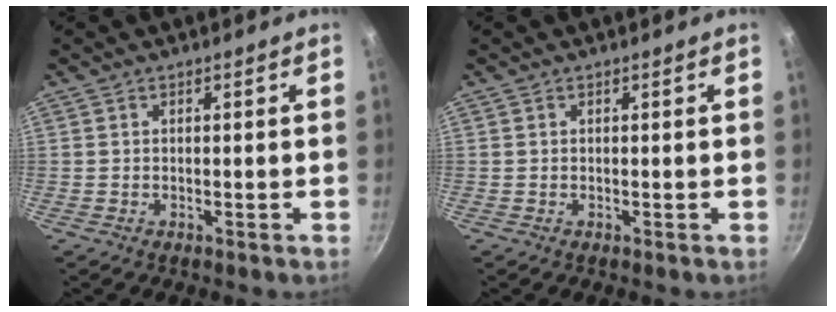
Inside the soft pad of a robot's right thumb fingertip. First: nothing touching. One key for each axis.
{"total": 0.0}